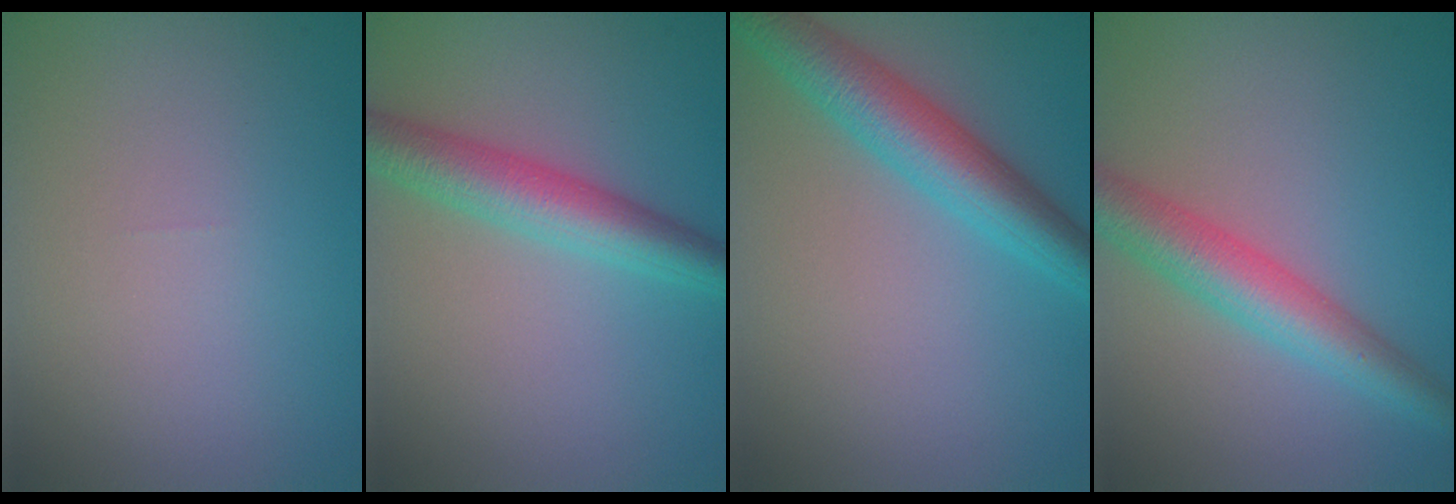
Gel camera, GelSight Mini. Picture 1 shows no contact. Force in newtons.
{"total": 4.9, "press": 4.9, "slide": 0.1}
{"total": 5.5, "press": 5.5, "slide": 0.1}
{"total": 5.1, "press": 5.0, "slide": 0.3}